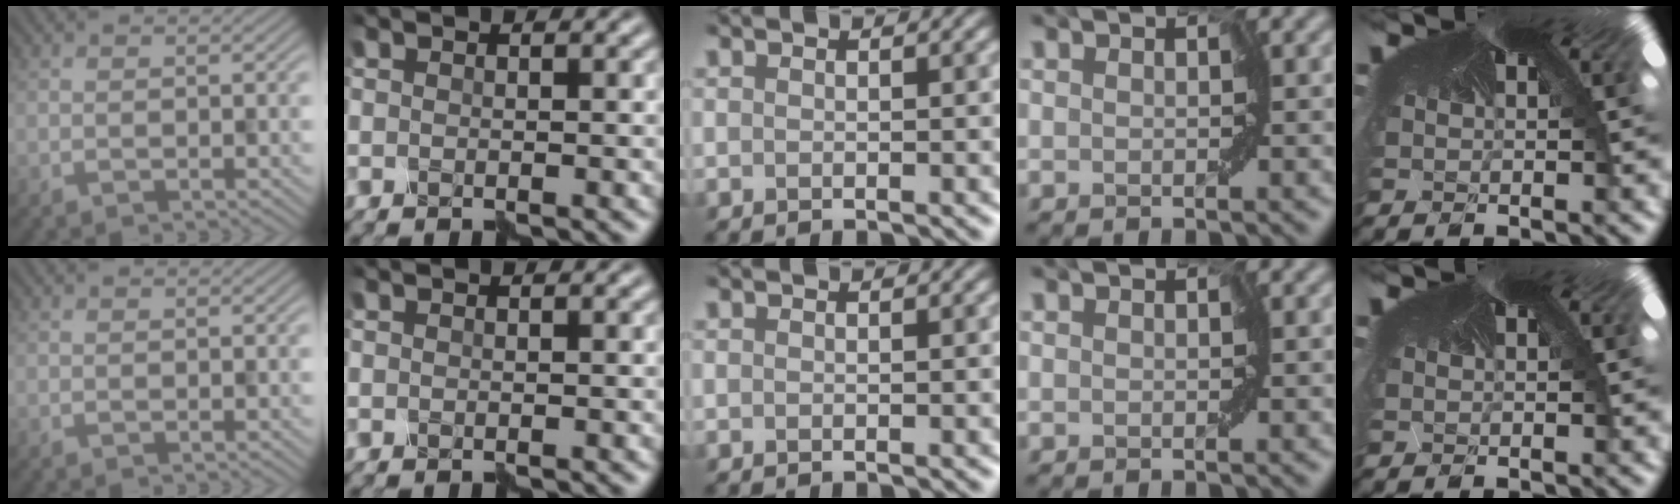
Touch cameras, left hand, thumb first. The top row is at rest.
{}